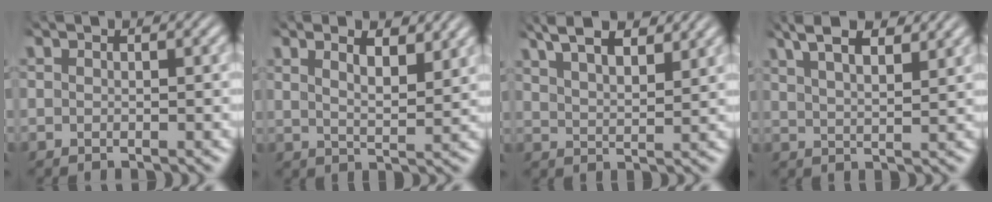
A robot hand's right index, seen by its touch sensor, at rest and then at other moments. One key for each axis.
{"total": 4.3, "fx": 2.4, "fy": 1.9, "fz": 3.0, "tx": -0.033, "ty": 0.001, "tz": 0.036}
{"total": 6.3, "fx": 4.5, "fy": 2.6, "fz": 3.6, "tx": -0.057, "ty": 0.010, "tz": 0.070}
{"total": 5.8, "fx": 4.2, "fy": 2.1, "fz": 3.5, "tx": -0.052, "ty": 0.015, "tz": 0.067}